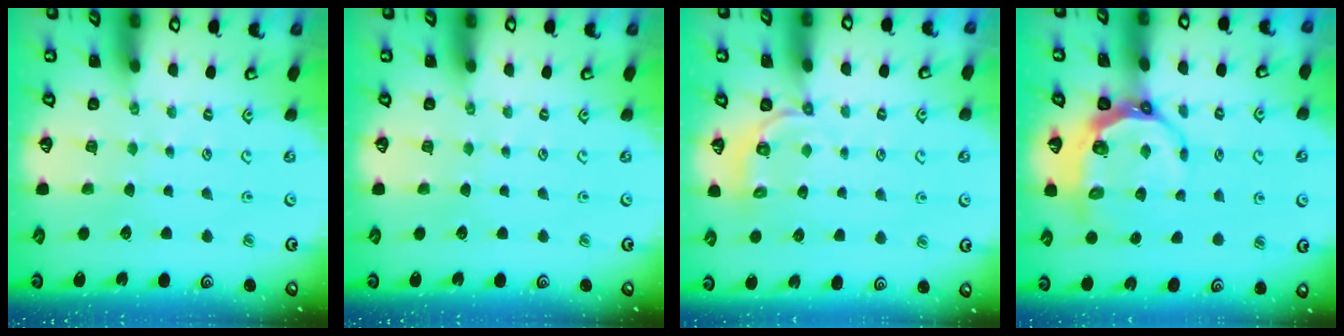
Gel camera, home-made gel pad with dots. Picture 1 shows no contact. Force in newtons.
{"total": 0.0}
{"total": 5.0, "press": 4.3, "slide": 2.5}
{"total": 8.1, "press": 7.4, "slide": 3.4}